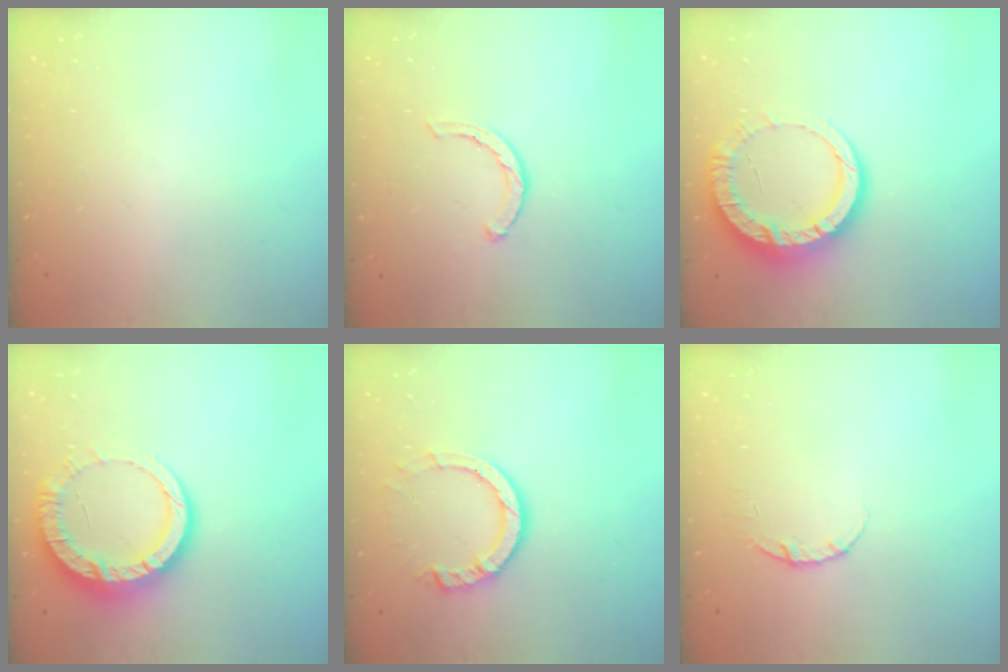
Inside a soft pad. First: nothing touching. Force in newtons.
{"total": 2.1, "press": 2.1, "slide": 0.3}
{"total": 14.4, "press": 14.3, "slide": 1.4}
{"total": 14.4, "press": 14.3, "slide": 1.4}
{"total": 9.7, "press": 9.7, "slide": 1.1}
{"total": 3.8, "press": 3.8, "slide": 0.3}